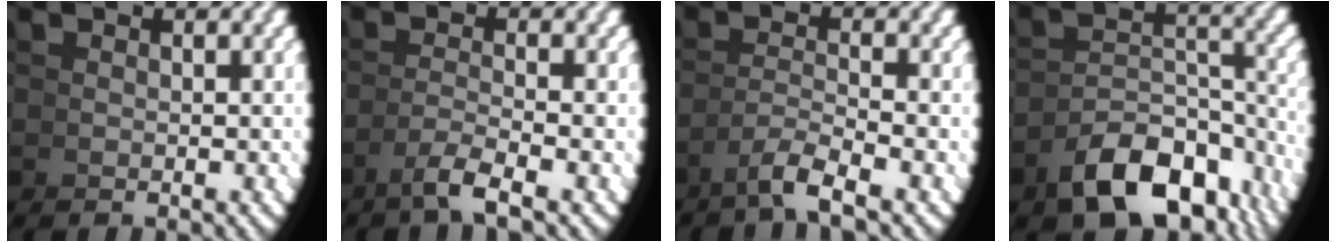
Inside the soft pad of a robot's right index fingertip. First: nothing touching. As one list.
[{"total": 2.5, "force": [-1.4, -0.9, 1.9], "torque": [-0.031, -0.001, -0.022]}, {"total": 2.6, "force": [-1.6, -0.4, 2.0], "torque": [-0.033, -0.001, -0.027]}, {"total": 9.3, "force": [-5.9, 4.3, 5.7], "torque": [-0.084, -0.026, -0.076]}]